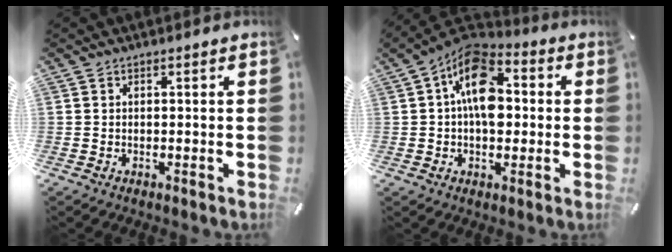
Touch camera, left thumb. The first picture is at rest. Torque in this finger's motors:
{"motor_torque": [0.37, 1.24, 2.29, -0.49, 0.52]}